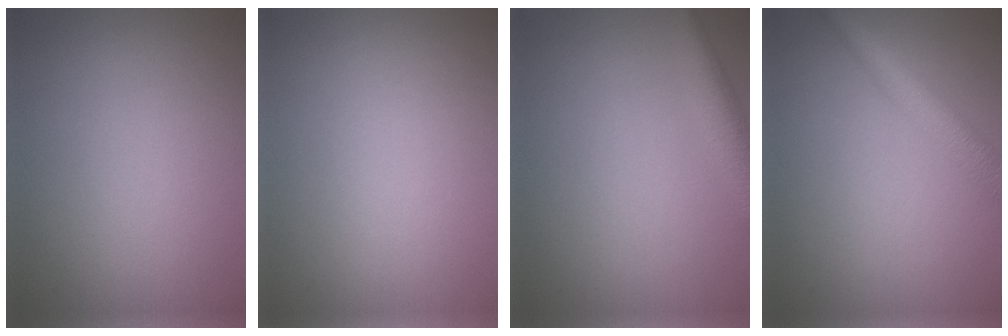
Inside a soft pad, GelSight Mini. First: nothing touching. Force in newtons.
{"total": 0.0}
{"total": 4.1, "press": 4.0, "slide": 0.3}
{"total": 4.0, "press": 4.0, "slide": 0.1}